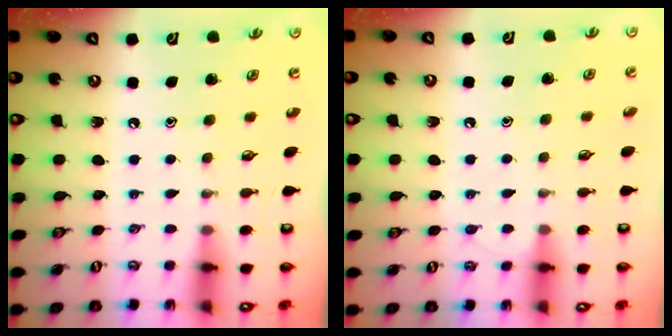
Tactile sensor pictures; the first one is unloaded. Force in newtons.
{"total": 4.1, "press": 4.1, "slide": 0.4}